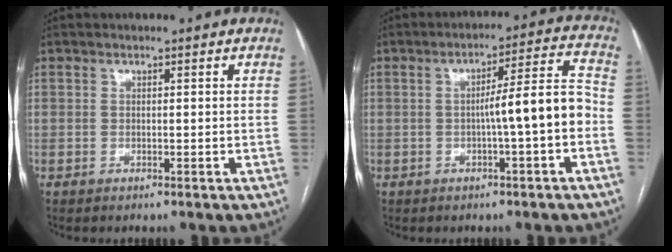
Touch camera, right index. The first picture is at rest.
{"total": 8.4, "force": [-1.9, -0.1, 8.1], "torque": [-0.116, 0.023, -0.028]}